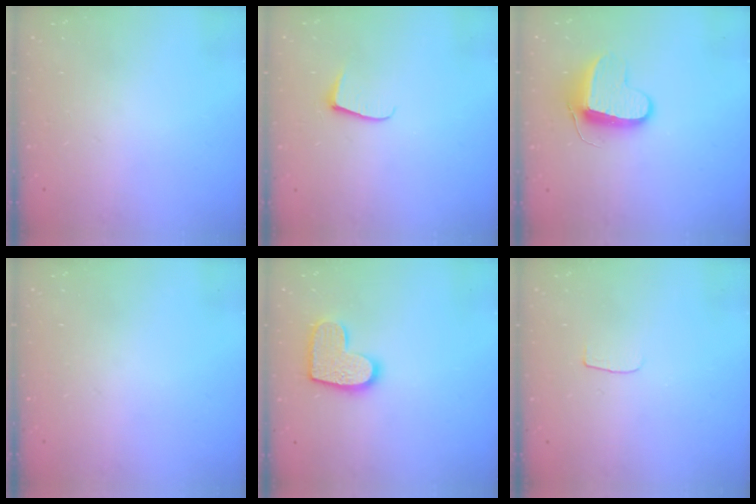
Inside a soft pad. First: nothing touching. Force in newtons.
{"total": 5.4, "press": 5.4, "slide": 0.5}
{"total": 9.2, "press": 9.2, "slide": 0.3}
{"total": 0.0}
{"total": 12.1, "press": 12.0, "slide": 0.6}
{"total": 3.0, "press": 3.0, "slide": 0.3}